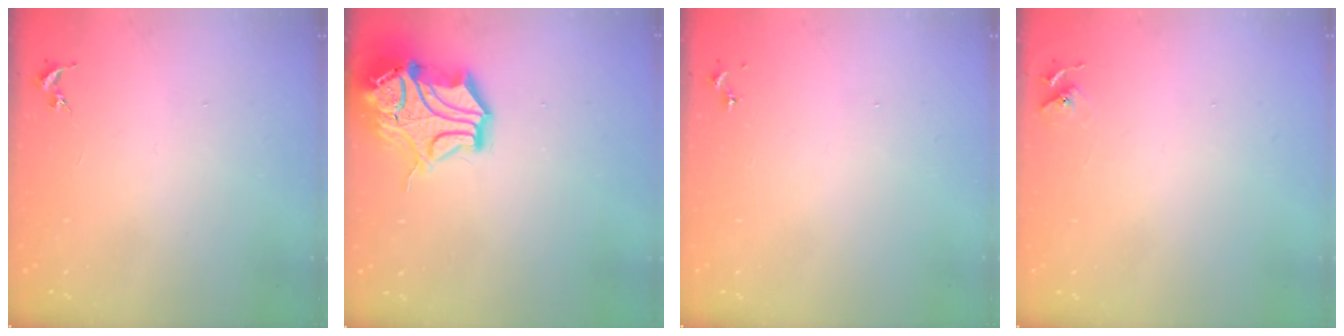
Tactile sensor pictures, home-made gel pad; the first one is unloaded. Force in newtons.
{"total": 16.4, "press": 16.3, "slide": 2.2}
{"total": 0.0}
{"total": 5.8, "press": 5.8, "slide": 0.7}